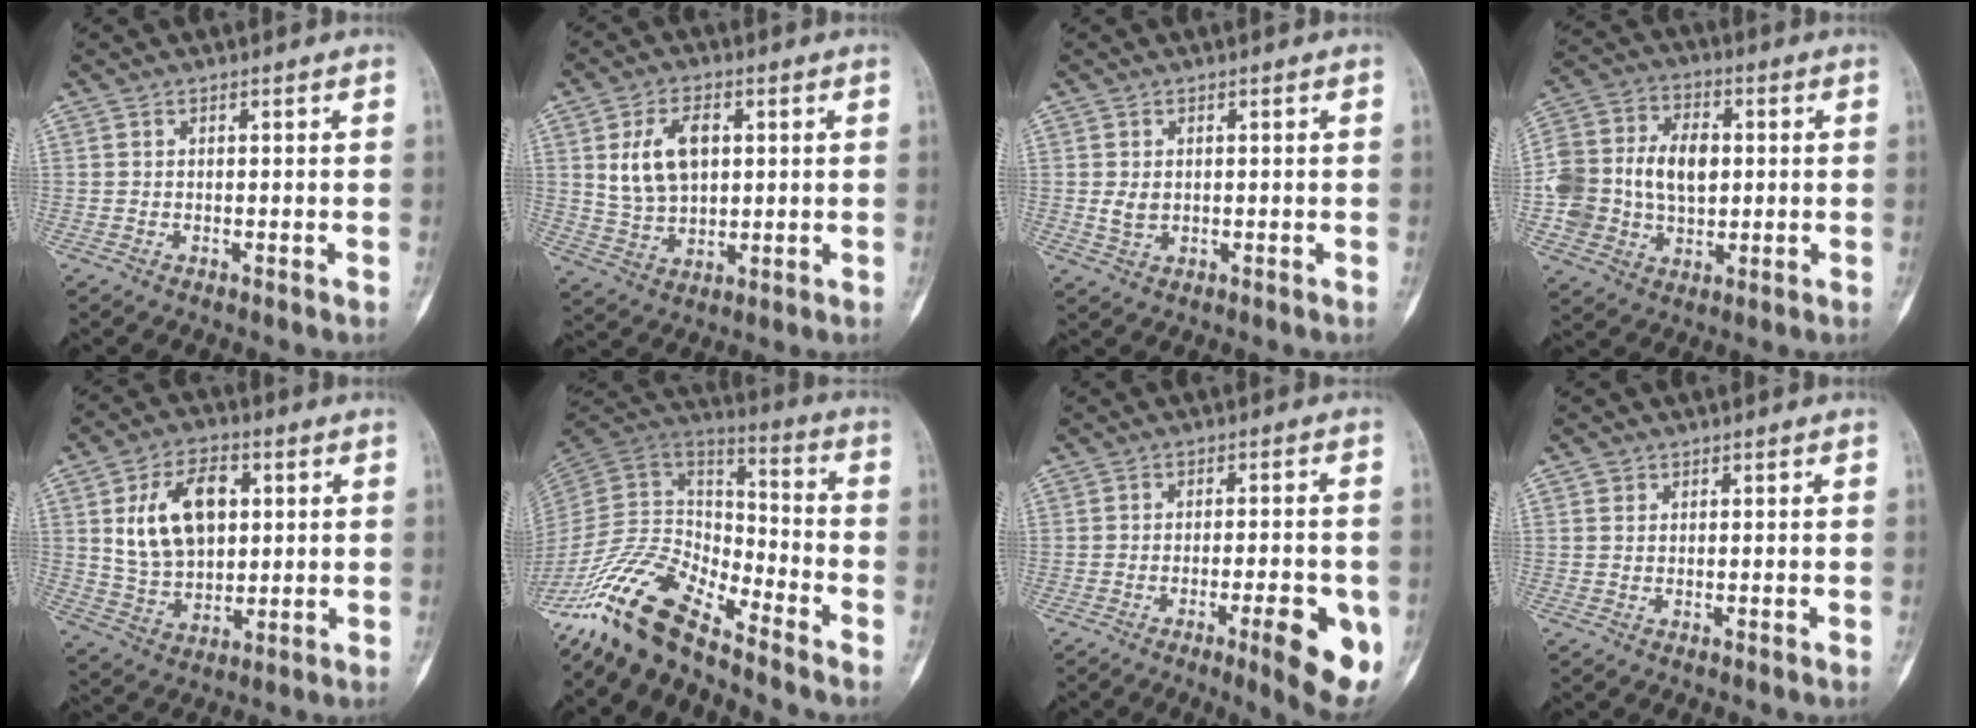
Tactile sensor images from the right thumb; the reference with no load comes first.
{"total": 10.2, "force": [2.5, 6.5, 7.4], "torque": [-0.119, -0.006, 0.055]}
{"total": 2.6, "force": [0.2, 1.9, 1.7], "torque": [-0.026, -0.004, 0.009]}
{"total": 17.2, "force": [0.0, 12.5, 11.9], "torque": [-0.222, 0.024, 0.007]}
{"total": 14.5, "force": [3.5, 9.5, 10.4], "torque": [-0.152, -0.005, 0.068]}
{"total": 15.8, "force": [-12.9, 5.4, 7.4], "torque": [-0.129, 0.091, -0.256]}
{"total": 10.4, "force": [-3.8, 2.4, 9.3], "torque": [-0.114, -0.001, -0.047]}
{"total": 0.7, "force": [0.3, 0.6, 0.1], "torque": [0.002, 0.001, 0.004]}